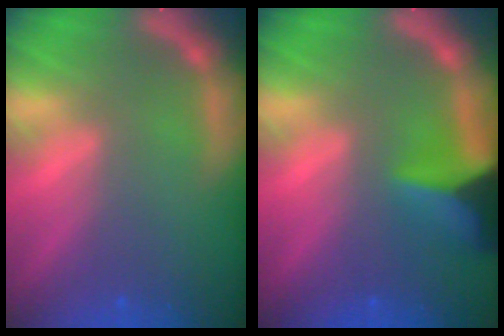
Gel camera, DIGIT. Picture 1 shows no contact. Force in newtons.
{"total": 6.5}